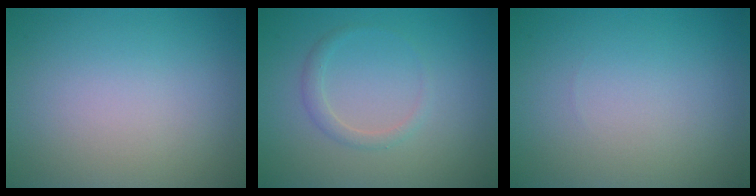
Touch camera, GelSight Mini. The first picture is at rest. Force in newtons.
{"total": 1.3, "press": 1.3, "slide": 0.1}
{"total": 0.0}